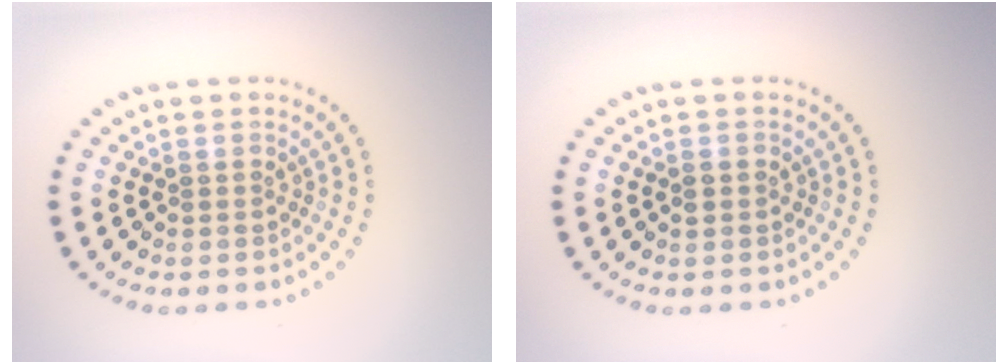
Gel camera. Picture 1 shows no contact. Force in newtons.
{"total": 1.1, "press": 1.1, "slide": 0.0}